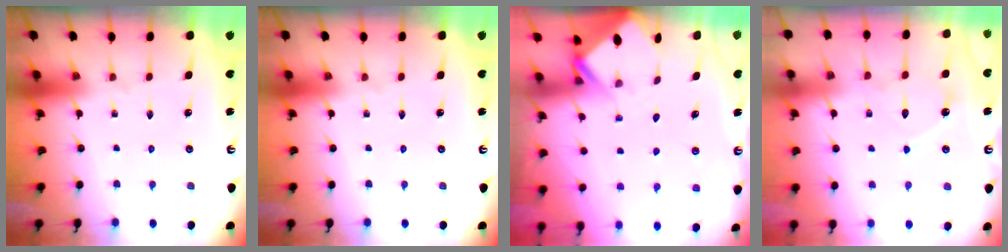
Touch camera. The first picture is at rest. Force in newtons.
{"total": 0.0}
{"total": 2.6, "press": 2.6, "slide": 0.1}
{"total": 9.2, "press": 9.2, "slide": 0.7}